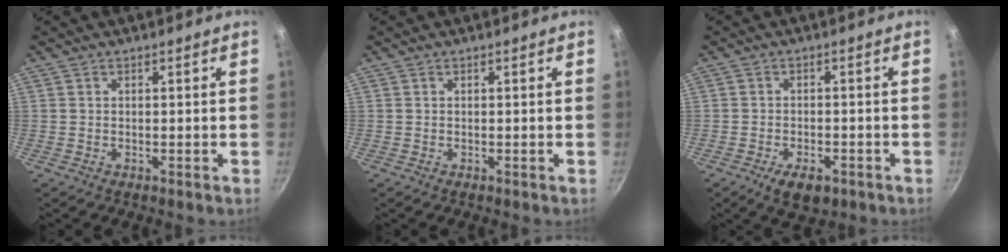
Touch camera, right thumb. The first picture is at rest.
{"total": 0.0}
{"total": 6.1, "force": [-3.2, 3.2, 4.1], "torque": [-0.057, 0.015, -0.046]}